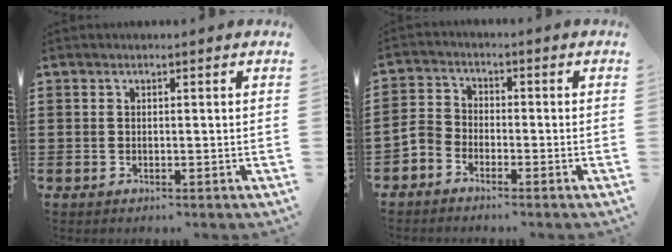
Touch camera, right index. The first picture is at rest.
{"total": 3.2, "force": [-2.7, 1.6, 0.8], "torque": [-0.036, 0.000, -0.061]}